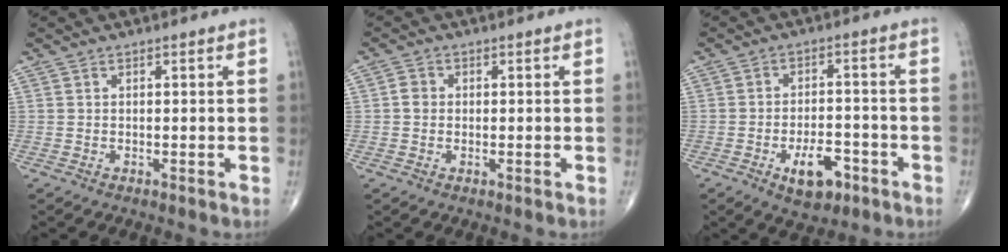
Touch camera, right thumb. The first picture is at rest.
{"total": 2.0, "force": [0.0, 1.7, 0.9], "torque": [-0.009, 0.003, -0.004]}
{"total": 7.9, "force": [-3.9, 4.1, 5.5], "torque": [-0.067, 0.023, -0.057]}